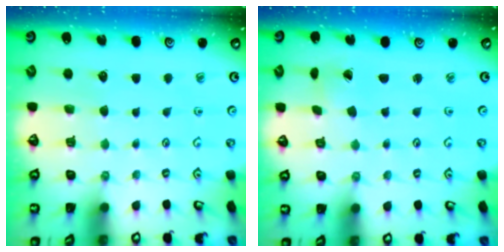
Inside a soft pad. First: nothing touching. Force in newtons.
{"total": 1.0, "press": 1.0, "slide": 0.1}